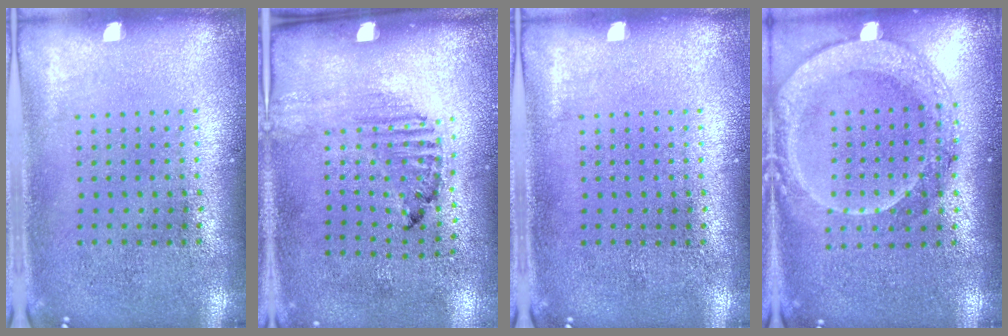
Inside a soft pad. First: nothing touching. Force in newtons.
{"total": 1.5, "press": 1.2, "slide": 1.0}
{"total": 0.0}
{"total": 2.1, "press": 2.0, "slide": 0.7}